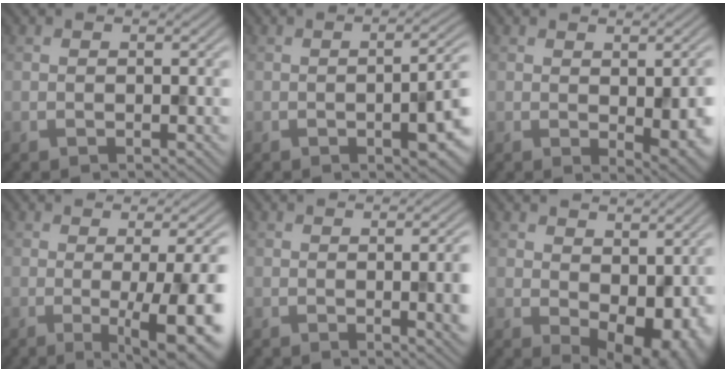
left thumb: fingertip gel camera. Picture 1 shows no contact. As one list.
[{"total": 6.5, "force": [-1.8, 2.1, 5.9], "torque": [-0.089, -0.010, -0.021]}, {"total": 5.4, "force": [-0.7, 2.5, 4.7], "torque": [-0.068, -0.016, 0.006]}, {"total": 10.9, "force": [-2.1, 2.3, 10.4], "torque": [-0.132, -0.001, -0.025]}, {"total": 6.1, "force": [-0.4, 1.9, 5.8], "torque": [-0.068, -0.006, 0.004]}, {"total": 9.1, "force": [0.6, 5.7, 7.1], "torque": [-0.103, -0.022, 0.026]}]